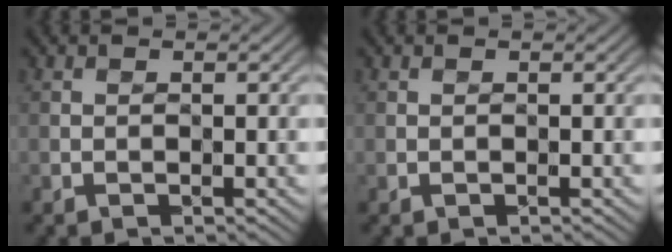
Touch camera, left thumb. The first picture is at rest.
{"total": 0.0}